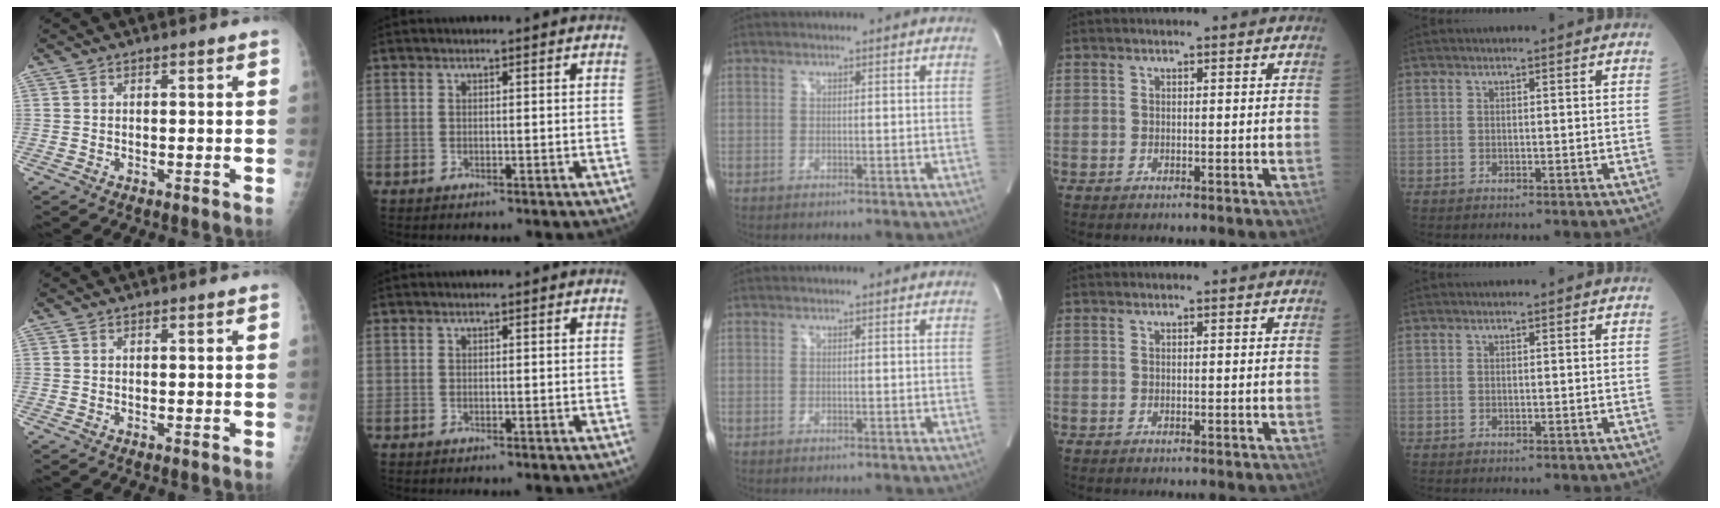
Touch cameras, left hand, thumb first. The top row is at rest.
{}